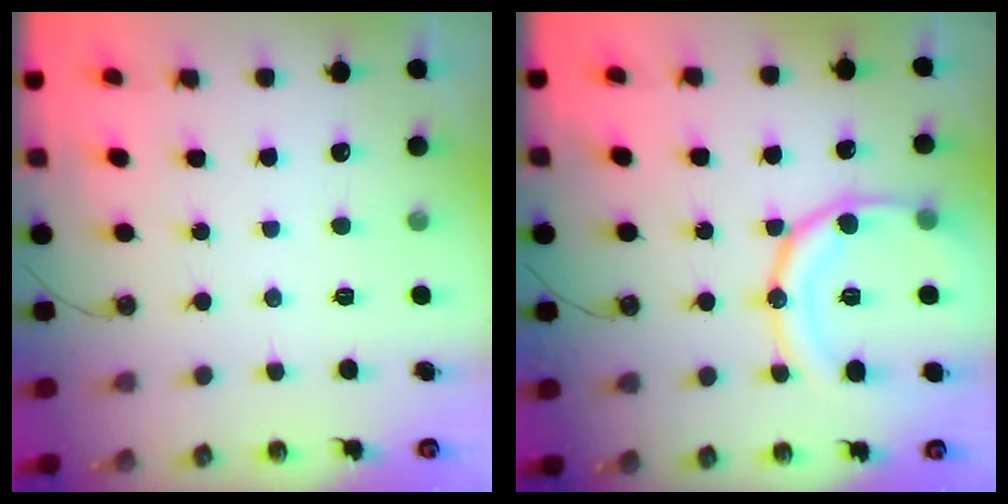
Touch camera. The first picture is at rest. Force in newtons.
{"total": 16.6, "press": 16.6, "slide": 1.8}